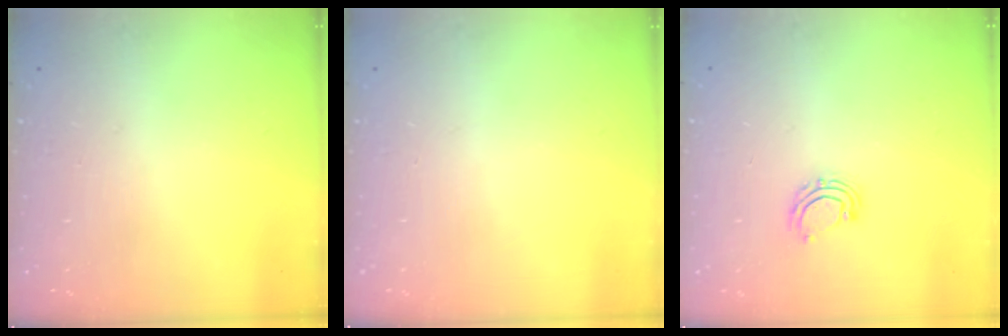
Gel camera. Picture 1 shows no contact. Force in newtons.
{"total": 0.0}
{"total": 6.3, "press": 6.2, "slide": 1.3}